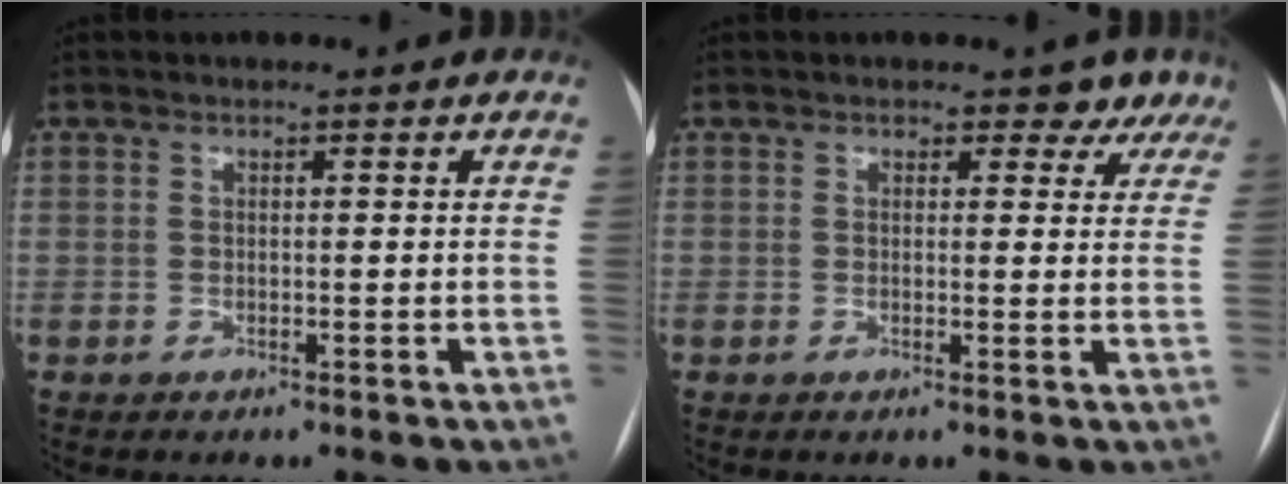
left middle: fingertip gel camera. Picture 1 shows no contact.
{"total": 4.1, "force": [3.2, 2.5, 0.4], "torque": [0.023, -0.008, 0.015]}